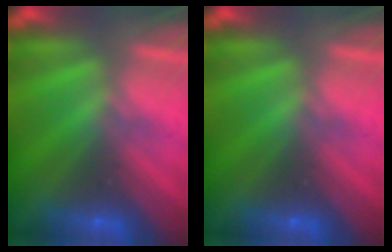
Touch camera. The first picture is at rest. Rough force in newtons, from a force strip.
{"total": 0.0}